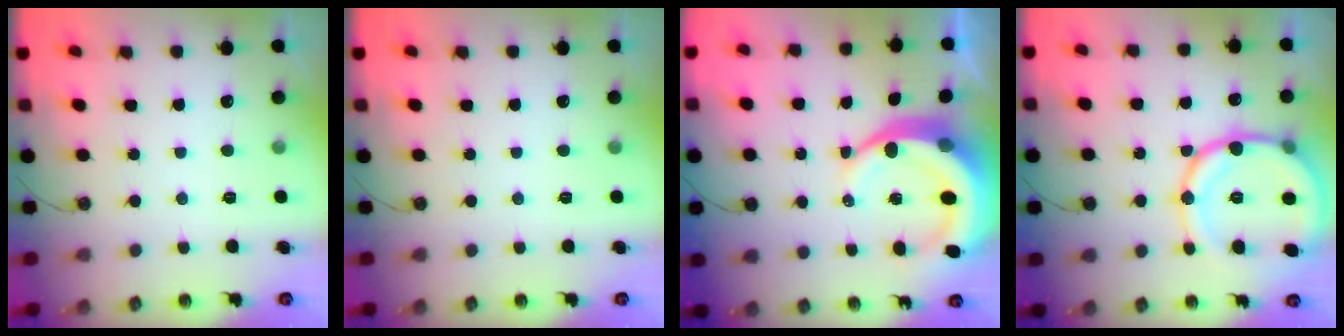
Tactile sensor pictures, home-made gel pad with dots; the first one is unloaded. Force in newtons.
{"total": 0.0}
{"total": 11.9, "press": 11.8, "slide": 1.6}
{"total": 19.2, "press": 19.0, "slide": 2.4}